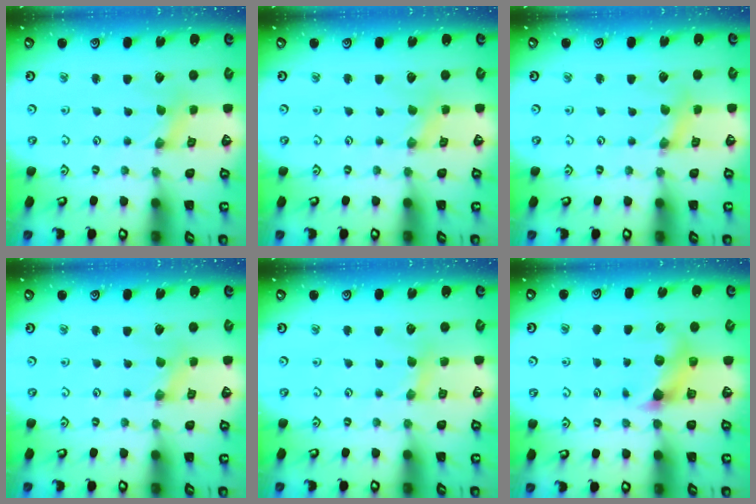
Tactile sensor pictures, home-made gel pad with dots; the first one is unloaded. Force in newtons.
{"total": 0.9, "press": 0.9, "slide": 0.1}
{"total": 2.0, "press": 2.0, "slide": 0.3}
{"total": 1.5, "press": 1.5, "slide": 0.3}
{"total": 3.2, "press": 3.2, "slide": 0.5}
{"total": 5.6, "press": 5.6, "slide": 0.6}